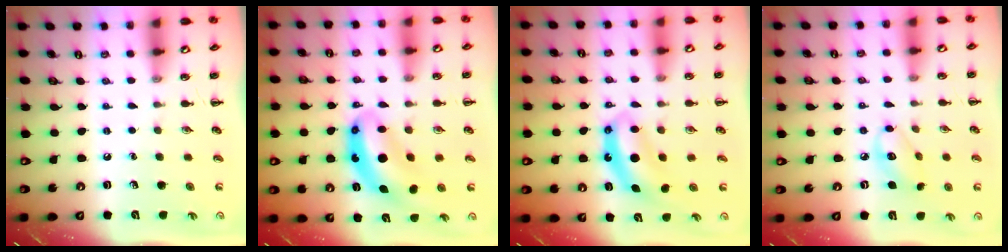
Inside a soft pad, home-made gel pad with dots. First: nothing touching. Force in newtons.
{"total": 9.9, "press": 9.7, "slide": 2.0}
{"total": 6.9, "press": 6.8, "slide": 0.7}
{"total": 6.9, "press": 6.9, "slide": 0.6}